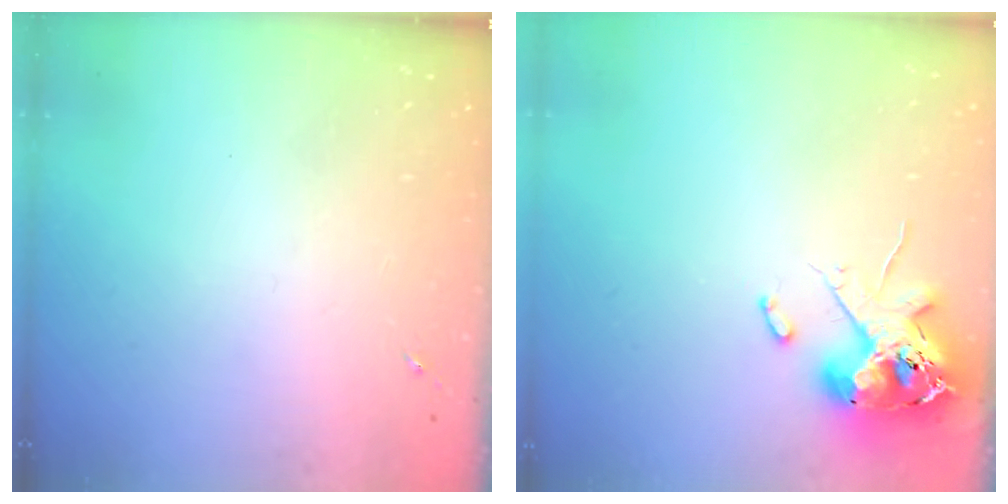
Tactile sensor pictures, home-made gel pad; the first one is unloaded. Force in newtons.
{"total": 12.5, "press": 12.3, "slide": 2.0}